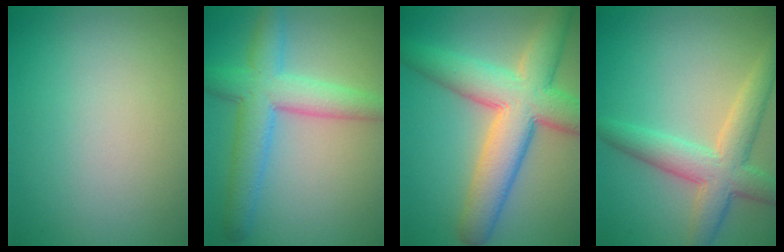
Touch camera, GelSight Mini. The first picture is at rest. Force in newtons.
{"total": 6.0, "press": 6.0, "slide": 0.2}
{"total": 9.4, "press": 9.4, "slide": 0.5}
{"total": 5.4, "press": 5.4, "slide": 0.1}